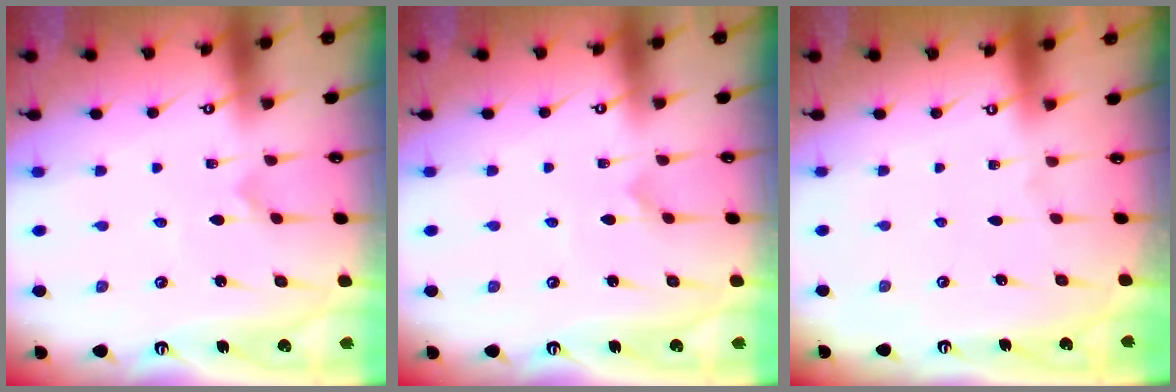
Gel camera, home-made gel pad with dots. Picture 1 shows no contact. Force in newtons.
{"total": 1.2, "press": 1.2, "slide": 0.0}
{"total": 0.0}